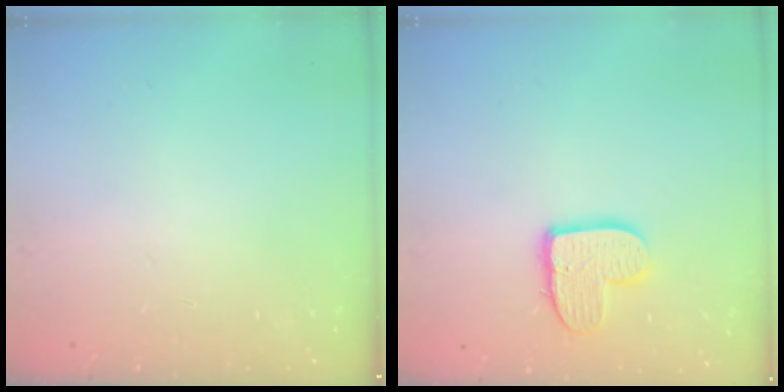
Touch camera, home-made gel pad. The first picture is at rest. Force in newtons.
{"total": 10.9, "press": 10.8, "slide": 0.7}